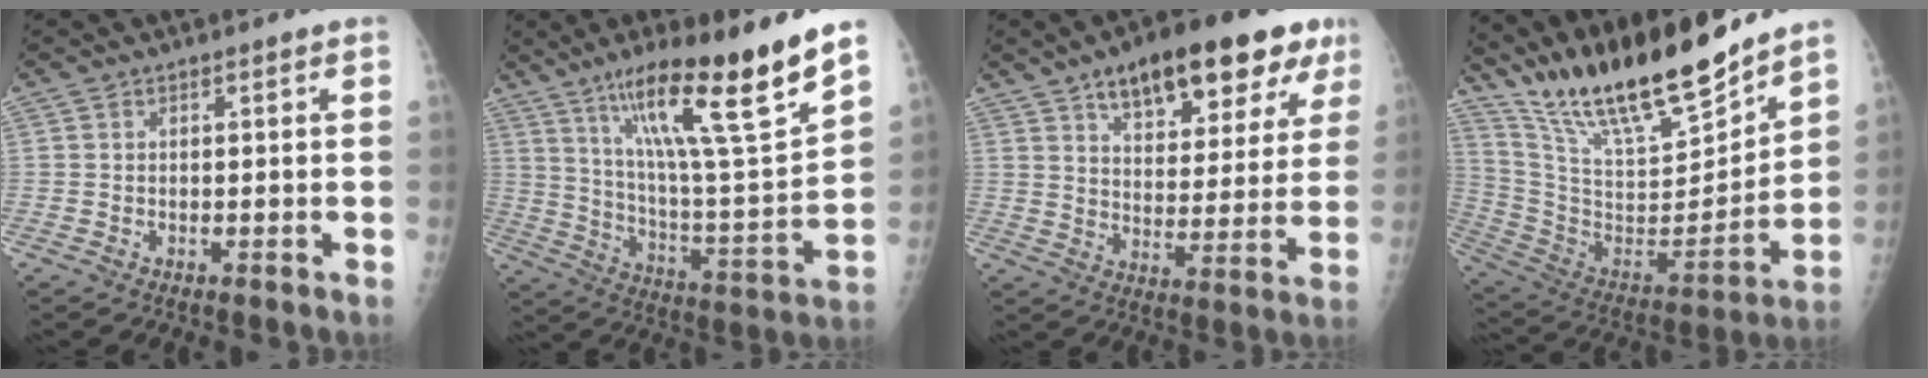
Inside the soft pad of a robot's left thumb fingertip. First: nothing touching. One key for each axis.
{"total": 22.7, "fx": 14.7, "fy": 1.8, "fz": 17.2, "tx": -0.258, "ty": -0.064, "tz": 0.251}
{"total": 20.2, "fx": 11.8, "fy": 8.4, "fz": 14.1, "tx": -0.157, "ty": -0.027, "tz": 0.171}
{"total": 23.9, "fx": 20.2, "fy": 4.6, "fz": 11.8, "tx": -0.173, "ty": -0.107, "tz": 0.360}